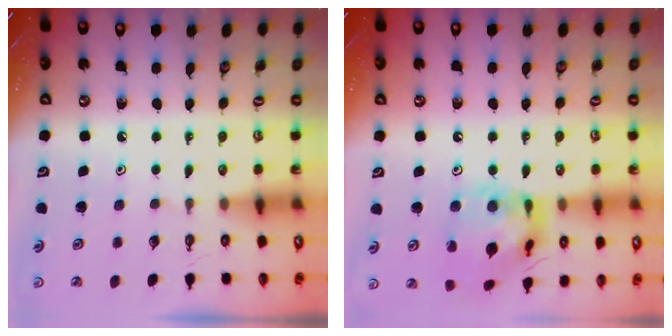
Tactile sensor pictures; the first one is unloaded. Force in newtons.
{"total": 17.4, "press": 17.3, "slide": 1.4}